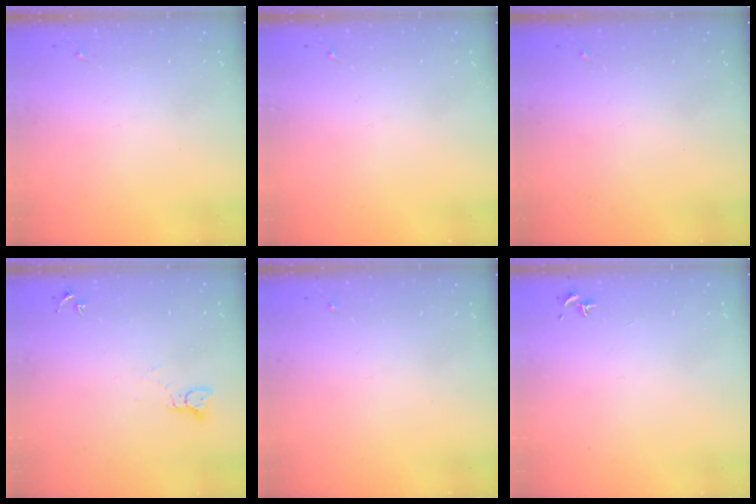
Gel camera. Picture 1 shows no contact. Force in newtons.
{"total": 0.0}
{"total": 0.0}
{"total": 3.2, "press": 3.2, "slide": 0.1}
{"total": 0.0}
{"total": 0.7, "press": 0.5, "slide": 0.4}